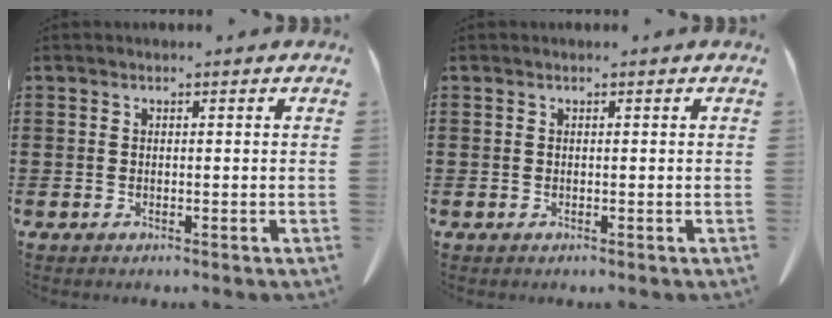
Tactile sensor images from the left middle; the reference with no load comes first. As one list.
[{"total": 0.0}]